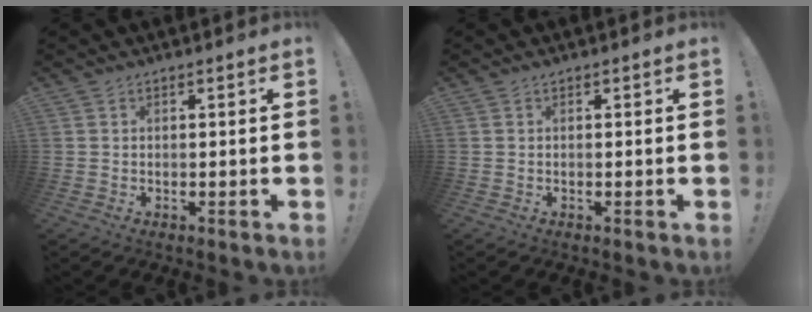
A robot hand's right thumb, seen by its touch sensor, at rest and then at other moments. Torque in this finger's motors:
{"motor_torque": [0.10, 0.18, -0.18, 0.09, 0.00]}